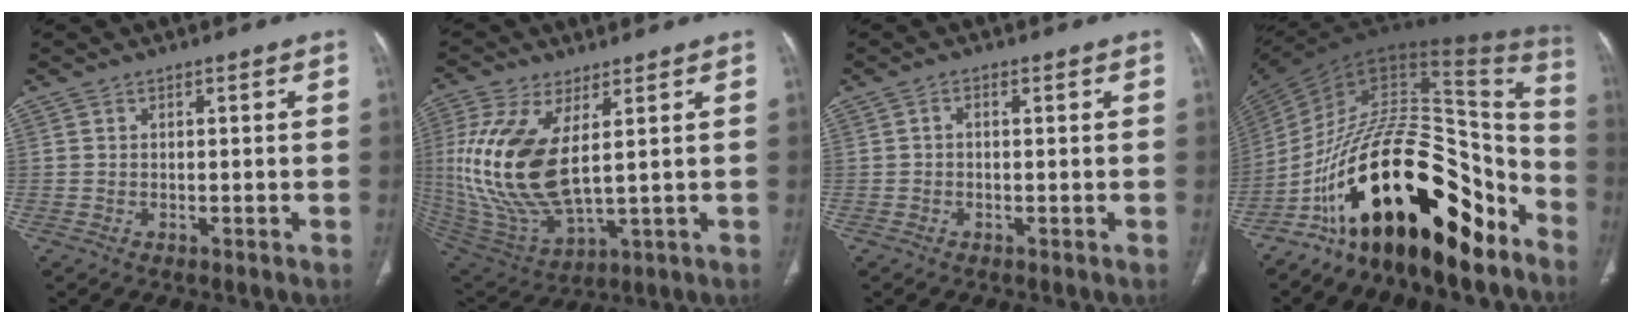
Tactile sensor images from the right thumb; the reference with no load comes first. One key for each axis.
{"total": 18.6, "fx": 3.3, "fy": 8.3, "fz": 16.3, "tx": -0.357, "ty": -0.024, "tz": 0.080}
{"total": 0.9, "fx": 0.0, "fy": 0.4, "fz": 0.8, "tx": -0.014, "ty": 0.004, "tz": -0.001}
{"total": 31.0, "fx": -17.2, "fy": 13.3, "fz": 22.1, "tx": -0.306, "ty": 0.114, "tz": -0.278}